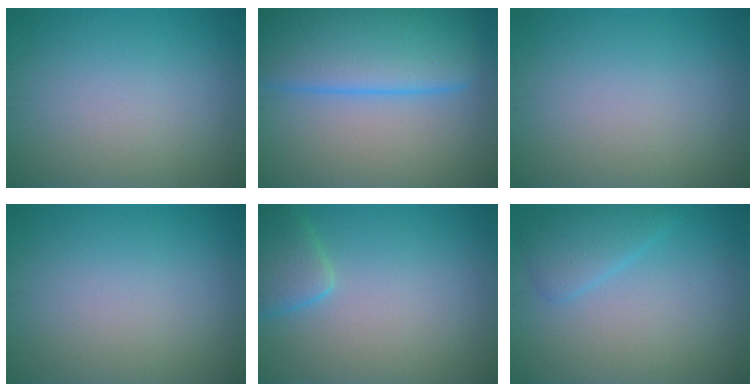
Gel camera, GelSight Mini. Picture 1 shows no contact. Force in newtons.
{"total": 9.7, "press": 9.7, "slide": 0.5}
{"total": 0.0}
{"total": 0.0}
{"total": 2.9, "press": 2.9, "slide": 0.1}
{"total": 2.6, "press": 2.6, "slide": 0.1}